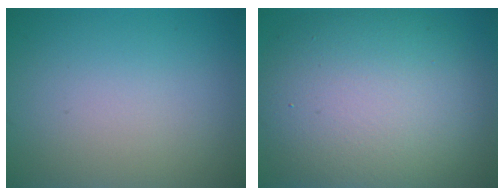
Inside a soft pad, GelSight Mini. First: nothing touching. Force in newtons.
{"total": 12.3, "press": 12.3, "slide": 0.8}